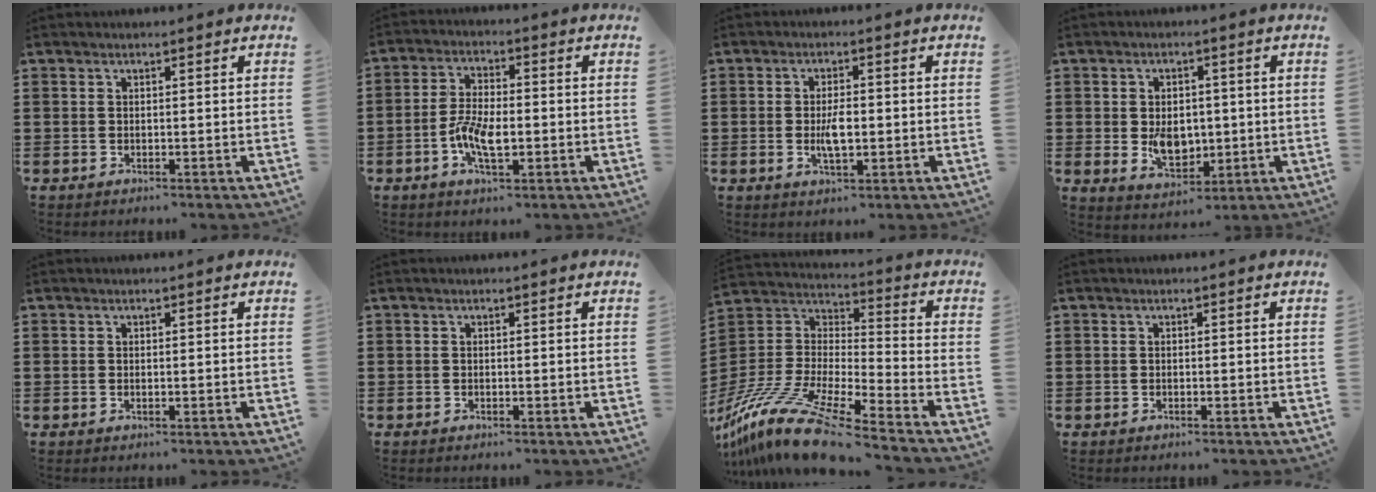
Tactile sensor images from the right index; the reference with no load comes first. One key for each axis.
{"total": 5.9, "fx": -1.5, "fy": 2.8, "fz": 5.0, "tx": -0.106, "ty": 0.000, "tz": -0.030}
{"total": 4.1, "fx": -0.4, "fy": 1.6, "fz": 3.8, "tx": -0.076, "ty": -0.001, "tz": -0.009}
{"total": 6.0, "fx": -0.3, "fy": 4.3, "fz": 4.1, "tx": -0.065, "ty": 0.004, "tz": -0.007}
{"total": 0.0}
{"total": 0.0}
{"total": 14.5, "fx": -12.4, "fy": 1.2, "fz": 7.4, "tx": -0.166, "ty": 0.016, "tz": -0.247}
{"total": 0.0}